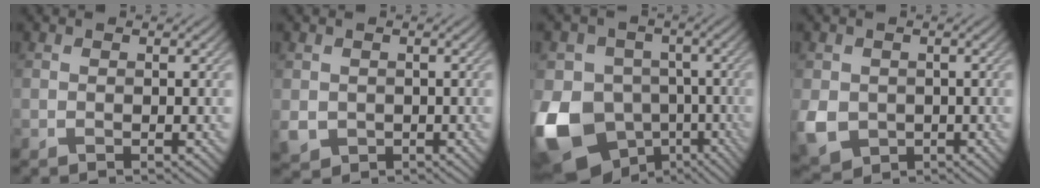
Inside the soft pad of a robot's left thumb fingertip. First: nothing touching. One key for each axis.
{"total": 2.7, "fx": -0.2, "fy": 2.6, "fz": 0.9, "tx": -0.036, "ty": -0.015, "tz": -0.002}
{"total": 15.3, "fx": -5.6, "fy": 12.3, "fz": 7.0, "tx": -0.195, "ty": -0.026, "tz": -0.104}
{"total": 5.5, "fx": -0.8, "fy": 4.8, "fz": 2.5, "tx": -0.077, "ty": -0.023, "tz": -0.019}